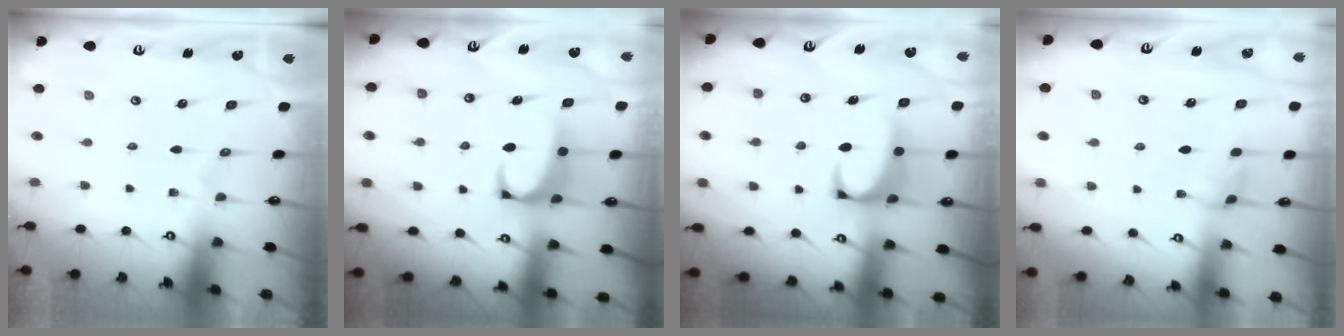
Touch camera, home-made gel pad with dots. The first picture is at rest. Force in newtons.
{"total": 2.1, "press": 1.9, "slide": 1.0}
{"total": 2.3, "press": 2.1, "slide": 0.9}
{"total": 2.7, "press": 2.7, "slide": 0.4}